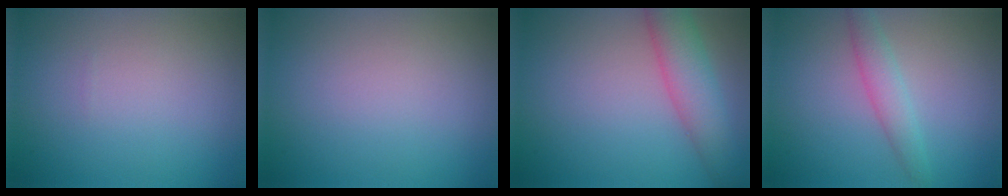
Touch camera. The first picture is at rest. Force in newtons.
{"total": 0.0}
{"total": 5.1, "press": 5.1, "slide": 0.3}
{"total": 2.4, "press": 2.4, "slide": 0.1}